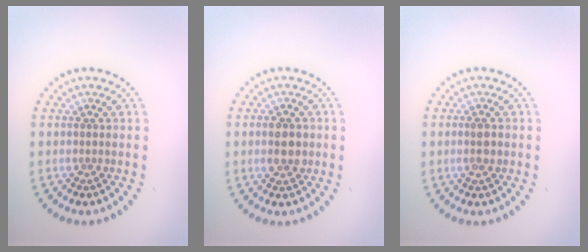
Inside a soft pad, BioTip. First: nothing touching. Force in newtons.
{"total": 3.0, "press": 3.0, "slide": 0.2}
{"total": 1.6, "press": 1.4, "slide": 0.7}